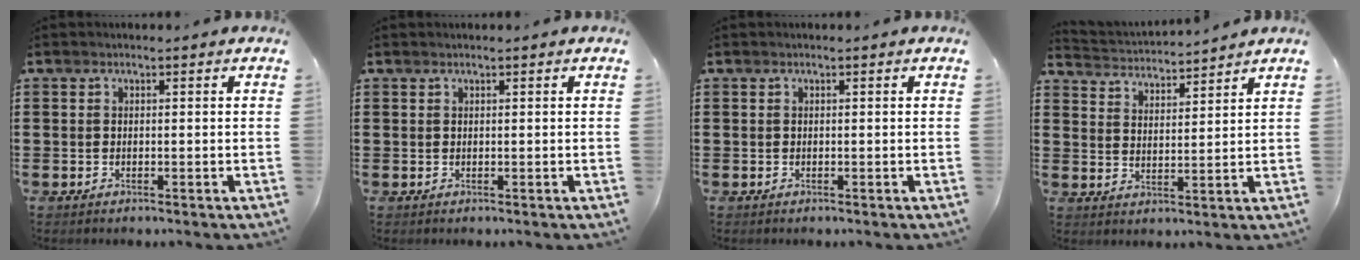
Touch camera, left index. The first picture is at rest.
{"total": 0.0}
{"total": 0.0}
{"total": 2.7, "force": [2.7, -0.1, -0.3], "torque": [-0.010, -0.020, 0.043]}